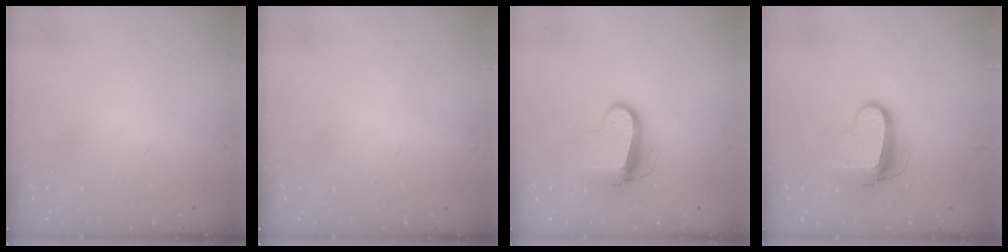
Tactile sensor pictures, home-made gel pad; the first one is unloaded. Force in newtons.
{"total": 0.0}
{"total": 9.6, "press": 9.5, "slide": 0.9}
{"total": 9.6, "press": 9.6, "slide": 0.9}